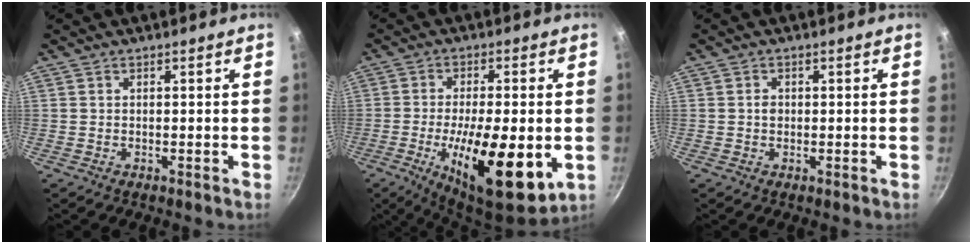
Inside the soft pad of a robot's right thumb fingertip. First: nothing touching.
{"total": 19.2, "force": [-4.6, 6.6, 17.5], "torque": [-0.273, -0.021, -0.054]}
{"total": 1.3, "force": [0.0, 1.1, 0.7], "torque": [-0.009, 0.003, -0.002]}